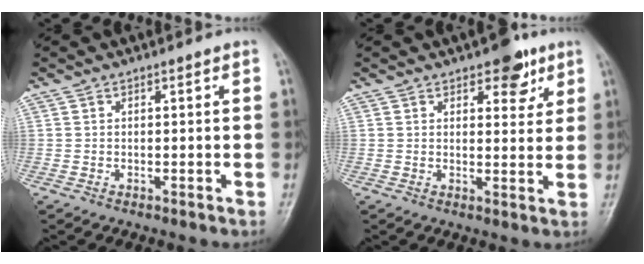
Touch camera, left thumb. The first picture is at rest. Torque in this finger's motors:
{"motor_torque": [0.75, 0.03, 0.56, -0.52, 0.00]}